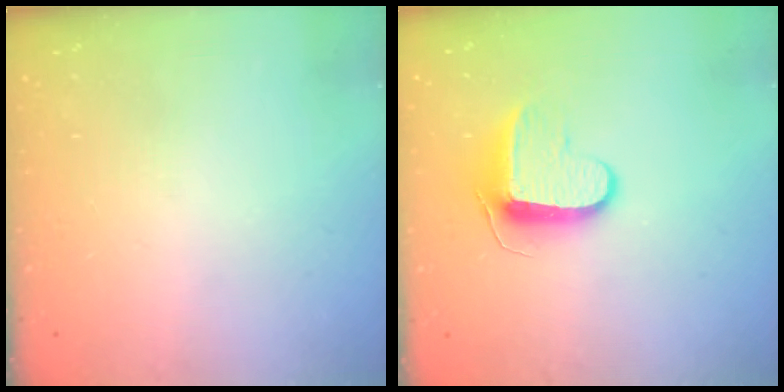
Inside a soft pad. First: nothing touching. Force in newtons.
{"total": 9.4, "press": 9.4, "slide": 0.2}